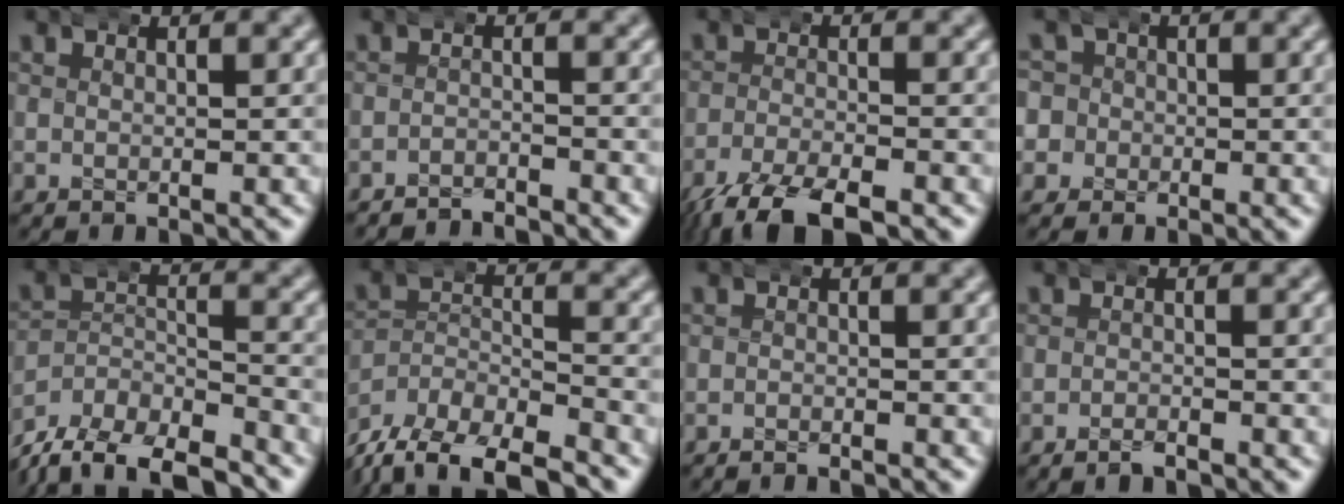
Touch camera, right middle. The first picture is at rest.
{"total": 3.3, "force": [-3.3, 0.1, -0.1], "torque": [0.014, -0.006, -0.058]}
{"total": 7.0, "force": [-5.6, 2.3, 3.5], "torque": [-0.064, -0.021, -0.081]}
{"total": 6.1, "force": [-1.0, 5.8, 1.4], "torque": [-0.042, -0.011, -0.027]}
{"total": 11.5, "force": [-9.5, 5.8, 3.1], "torque": [-0.059, -0.037, -0.155]}
{"total": 9.9, "force": [-7.2, 6.0, 3.3], "torque": [-0.068, -0.031, -0.123]}
{"total": 1.6, "force": [-1.6, -0.2, 0.2], "torque": [0.006, 0.000, -0.029]}
{"total": 1.9, "force": [-1.8, 0.2, 0.7], "torque": [-0.001, 0.001, -0.034]}